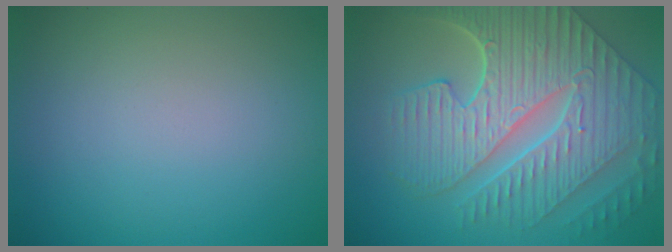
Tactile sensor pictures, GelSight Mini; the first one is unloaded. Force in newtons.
{"total": 10.0, "press": 7.1, "slide": 7.1}